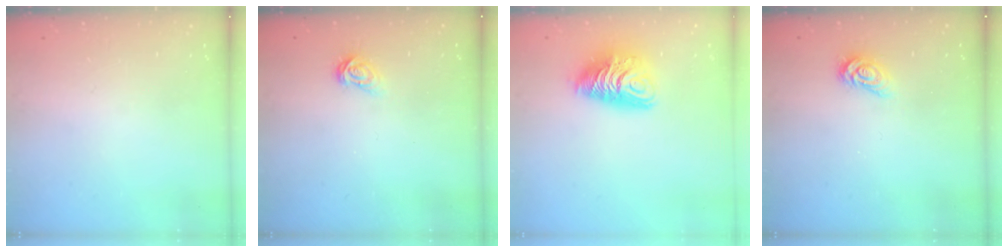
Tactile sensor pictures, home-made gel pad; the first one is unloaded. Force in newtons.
{"total": 3.2, "press": 3.2, "slide": 0.3}
{"total": 10.4, "press": 10.4, "slide": 0.9}
{"total": 4.5, "press": 4.5, "slide": 0.5}